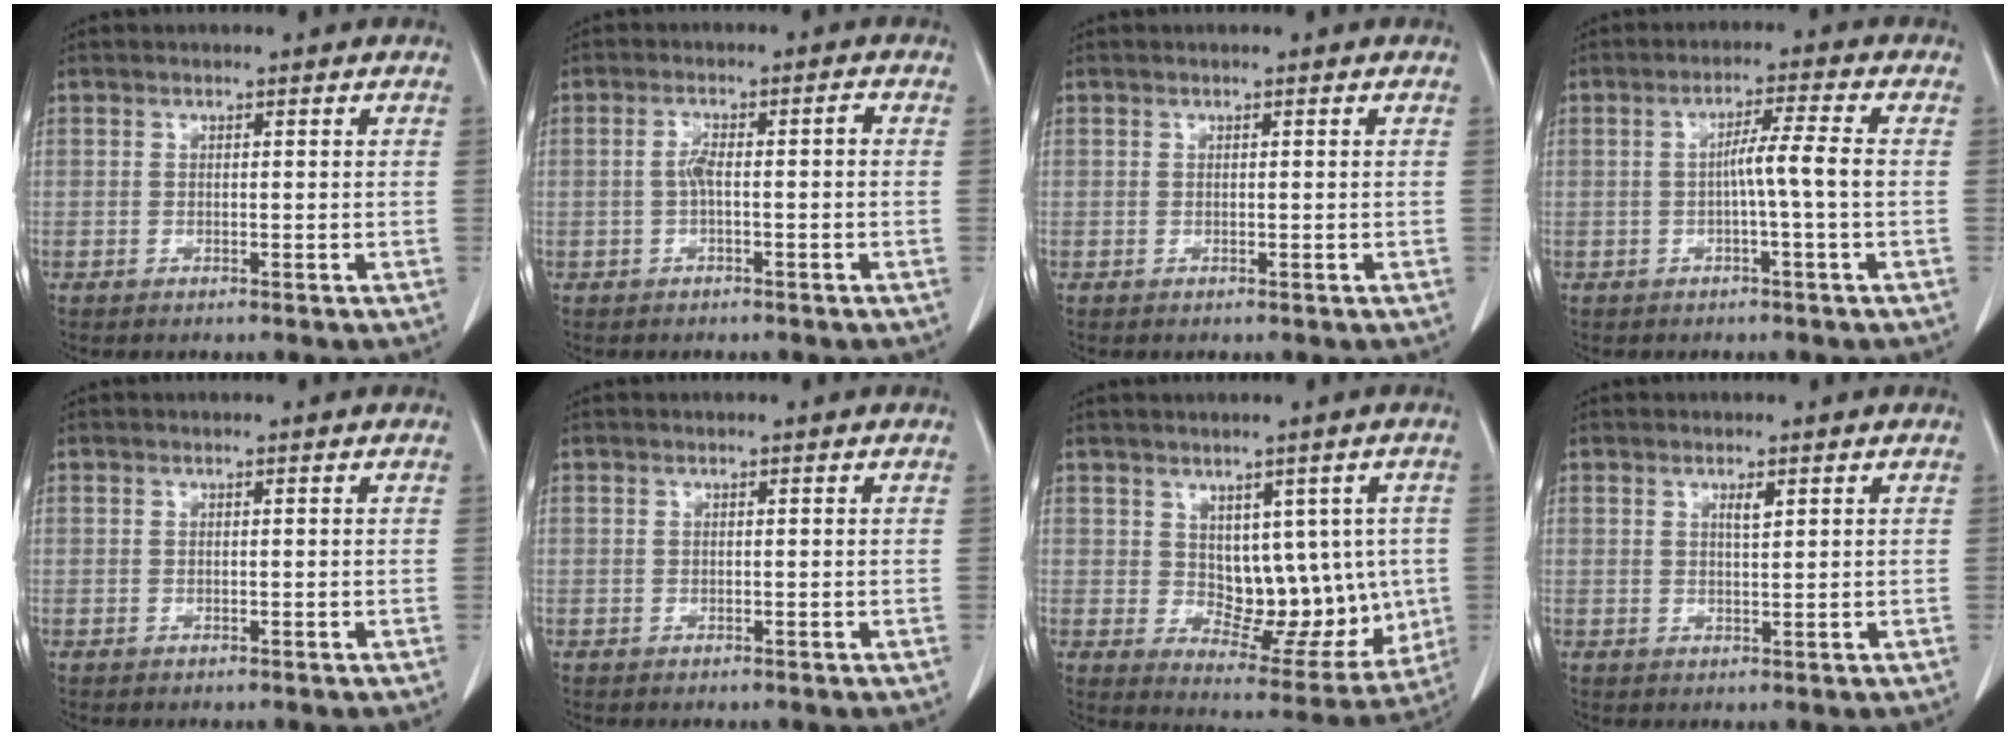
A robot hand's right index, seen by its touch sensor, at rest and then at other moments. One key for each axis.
{"total": 3.3, "fx": -0.5, "fy": 0.7, "fz": 3.2, "tx": -0.060, "ty": 0.015, "tz": -0.008}
{"total": 0.0}
{"total": 4.6, "fx": -0.7, "fy": -0.9, "fz": 4.5, "tx": -0.076, "ty": 0.010, "tz": -0.011}
{"total": 0.0}
{"total": 0.0}
{"total": 11.3, "fx": 1.0, "fy": 6.7, "fz": 9.1, "tx": -0.095, "ty": 0.007, "tz": 0.036}
{"total": 1.5, "fx": 0.8, "fy": 0.2, "fz": 1.3, "tx": -0.024, "ty": -0.003, "tz": 0.014}